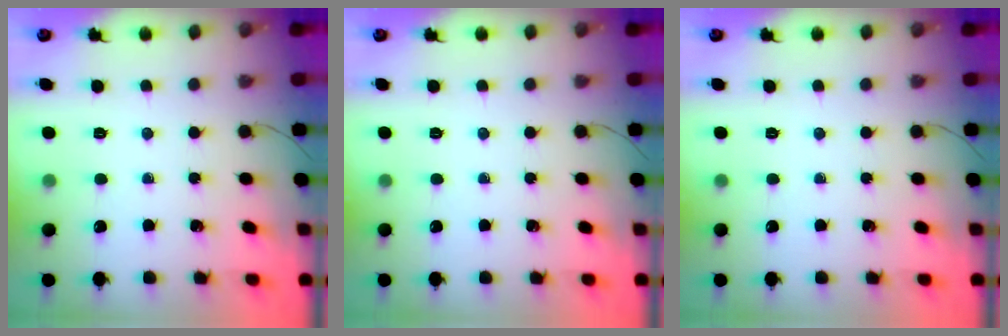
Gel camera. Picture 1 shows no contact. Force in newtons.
{"total": 0.0}
{"total": 0.0}